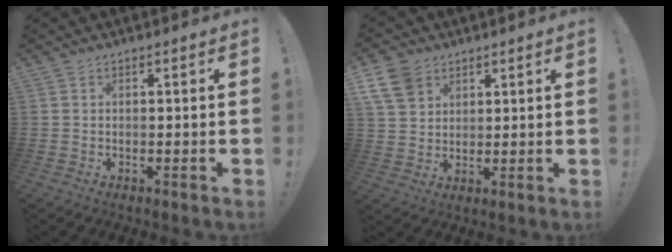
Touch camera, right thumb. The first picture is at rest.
{"total": 9.5, "force": [5.4, 6.6, 4.2], "torque": [-0.085, -0.018, 0.108]}